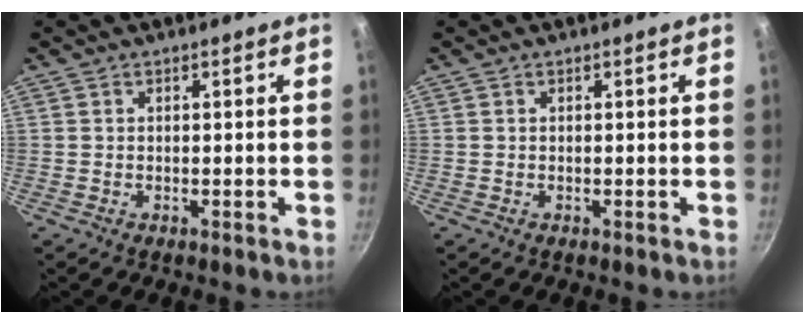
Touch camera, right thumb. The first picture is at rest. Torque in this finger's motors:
{"motor_torque": [-0.07, -0.07, 0.13, 0.09, 0.02]}